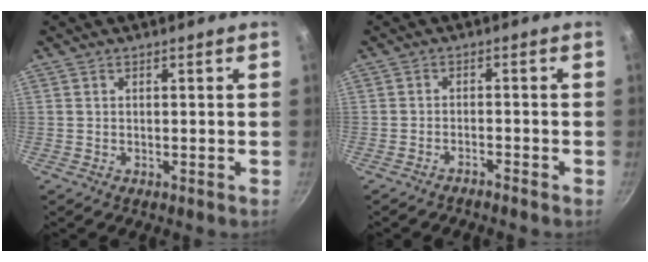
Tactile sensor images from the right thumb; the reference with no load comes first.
{"total": 1.6, "force": [-1.6, -0.2, 0.4], "torque": [-0.014, 0.017, -0.020]}